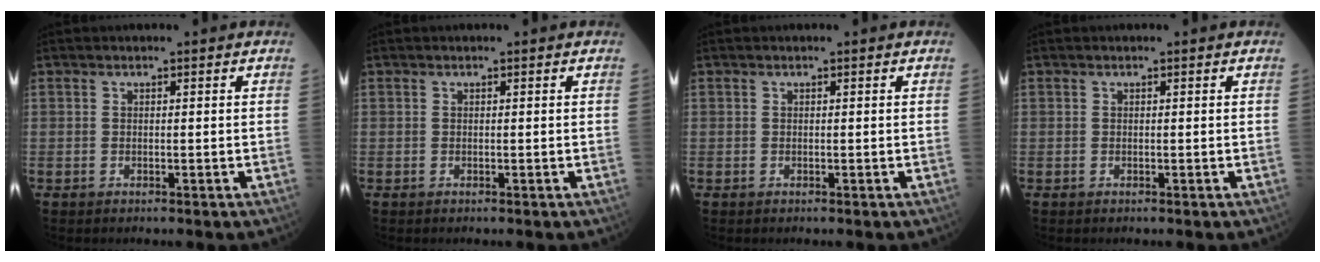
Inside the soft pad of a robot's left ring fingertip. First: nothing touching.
{"total": 0.0}
{"total": 0.0}
{"total": 0.0}